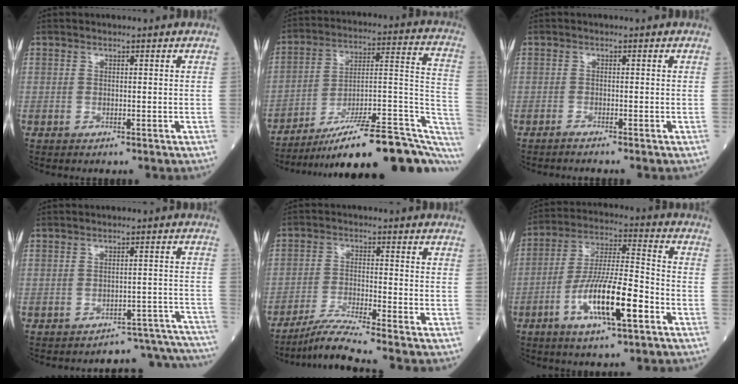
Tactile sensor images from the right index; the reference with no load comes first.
{"total": 25.8, "force": [-19.2, 3.3, 16.9], "torque": [-0.165, 0.012, -0.278]}
{"total": 1.4, "force": [-1.2, -0.4, 0.6], "torque": [-0.008, 0.003, -0.016]}
{"total": 11.9, "force": [-11.8, 1.0, -1.0], "torque": [0.042, 0.043, -0.131]}
{"total": 6.2, "force": [-5.4, -2.1, 2.2], "torque": [-0.050, -0.026, -0.102]}
{"total": 13.4, "force": [-5.4, 2.1, 12.0], "torque": [-0.228, -0.005, -0.096]}